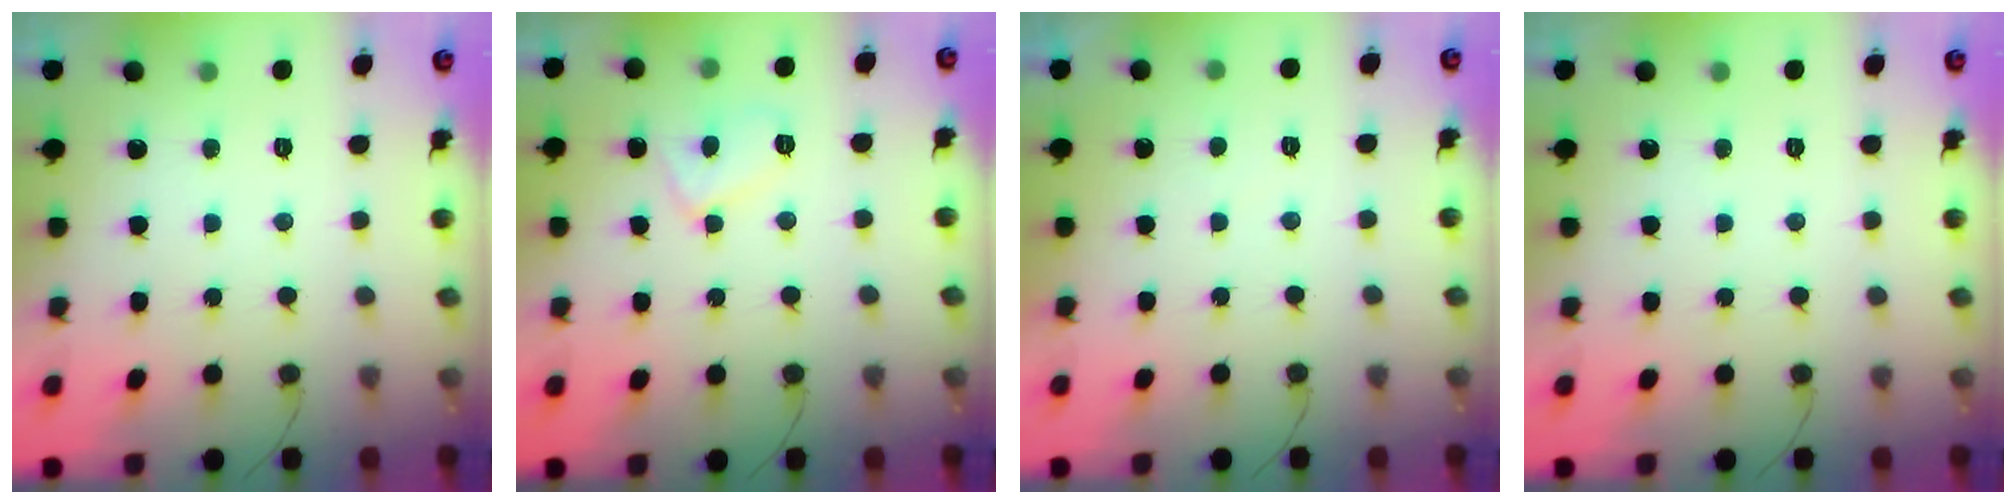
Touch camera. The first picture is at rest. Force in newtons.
{"total": 6.1, "press": 6.1, "slide": 0.5}
{"total": 0.7, "press": 0.5, "slide": 0.5}
{"total": 0.0}